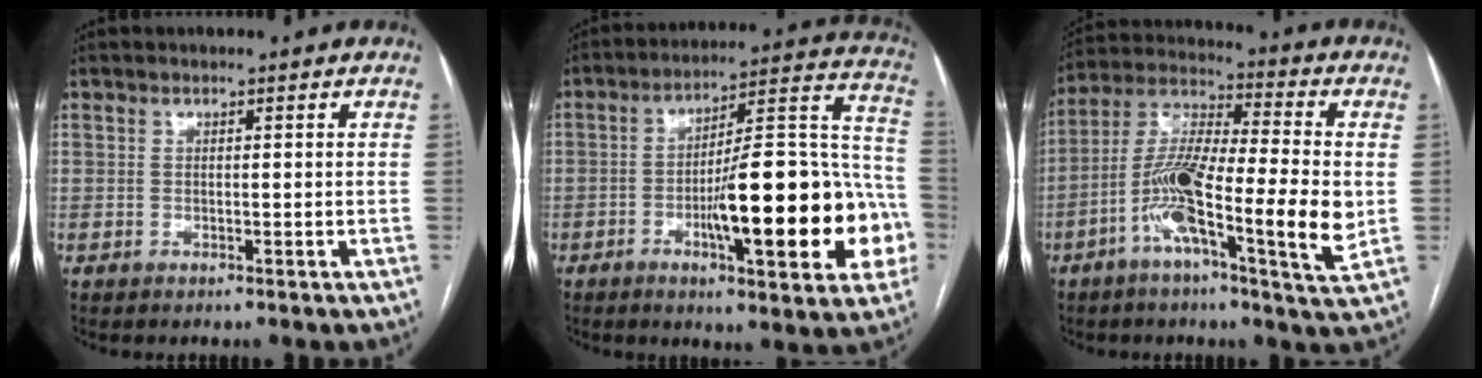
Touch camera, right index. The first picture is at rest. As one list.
[{"total": 22.8, "force": [-6.1, 4.6, 21.5], "torque": [-0.249, 0.030, -0.077]}, {"total": 16.6, "force": [-4.0, 1.9, 16.0], "torque": [-0.301, -0.001, -0.077]}]